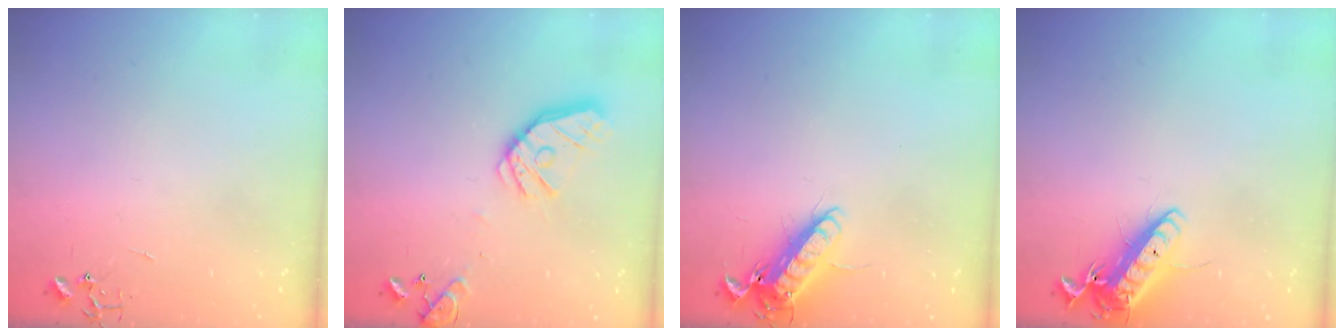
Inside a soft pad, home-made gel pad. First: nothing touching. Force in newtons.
{"total": 15.8, "press": 15.5, "slide": 2.5}
{"total": 12.8, "press": 12.7, "slide": 1.9}
{"total": 14.0, "press": 13.9, "slide": 2.0}